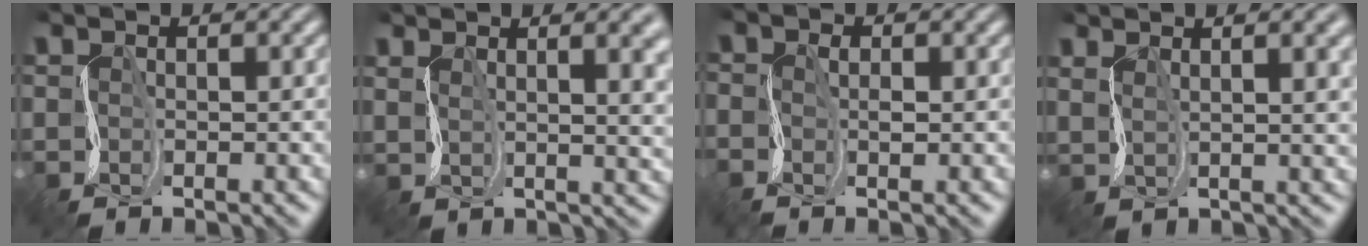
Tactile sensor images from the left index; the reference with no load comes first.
{"total": 9.6, "force": [4.1, 4.6, 7.3], "torque": [-0.114, 0.041, 0.057]}
{"total": 0.9, "force": [-0.8, 0.1, 0.5], "torque": [-0.016, -0.001, -0.016]}
{"total": 8.9, "force": [4.4, 4.0, 6.7], "torque": [-0.115, 0.041, 0.059]}